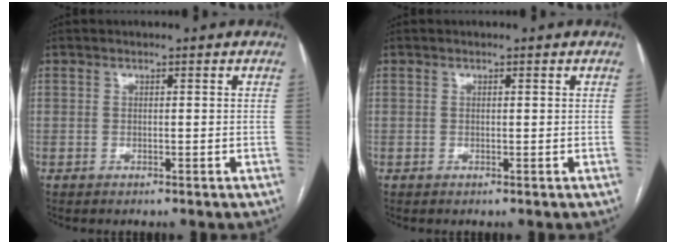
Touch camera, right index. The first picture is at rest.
{"total": 0.0}